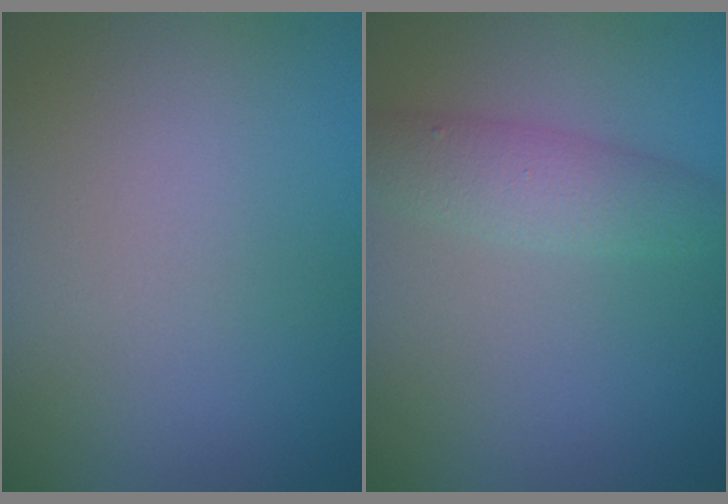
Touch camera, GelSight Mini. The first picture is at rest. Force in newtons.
{"total": 3.1, "press": 3.1, "slide": 0.1}